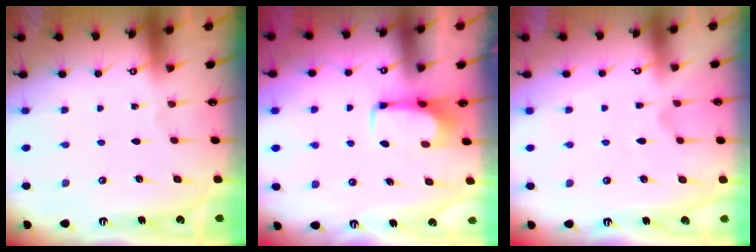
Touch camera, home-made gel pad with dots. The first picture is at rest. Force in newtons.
{"total": 1.5, "press": 1.5, "slide": 0.5}
{"total": 3.2, "press": 3.0, "slide": 1.1}